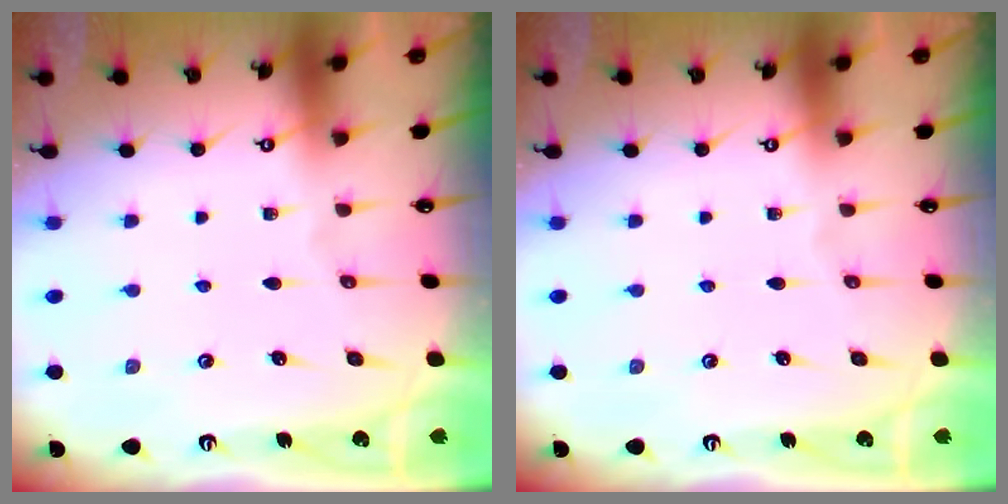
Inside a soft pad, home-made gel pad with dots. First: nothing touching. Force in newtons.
{"total": 0.0}